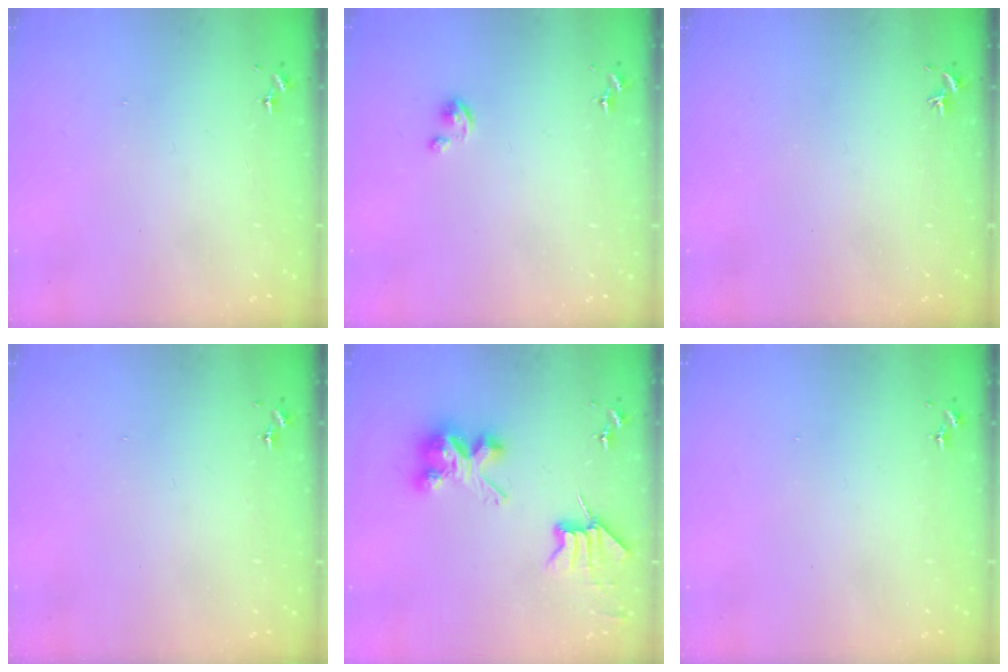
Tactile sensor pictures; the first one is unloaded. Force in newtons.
{"total": 2.5, "press": 2.5, "slide": 0.3}
{"total": 0.0}
{"total": 0.0}
{"total": 7.9, "press": 7.9, "slide": 0.4}
{"total": 0.0}